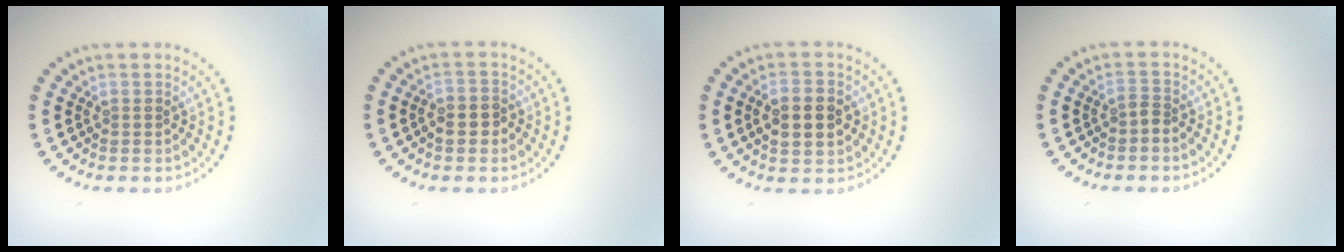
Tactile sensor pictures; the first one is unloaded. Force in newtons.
{"total": 1.9, "press": 1.8, "slide": 0.4}
{"total": 4.0, "press": 4.0, "slide": 0.2}
{"total": 0.9, "press": 0.5, "slide": 0.7}